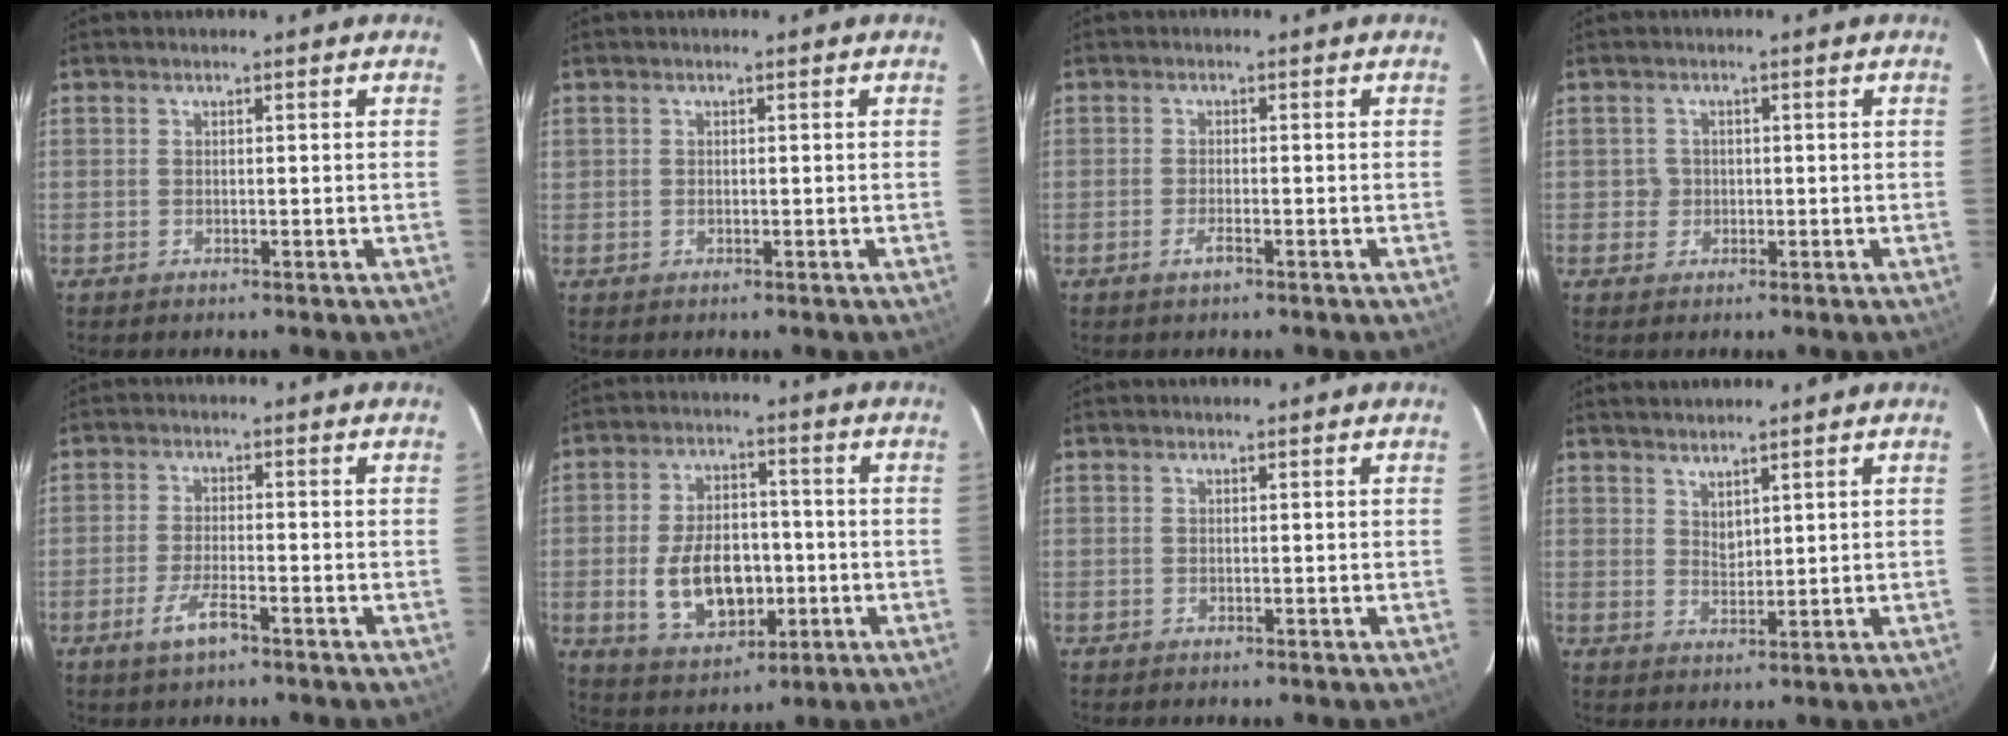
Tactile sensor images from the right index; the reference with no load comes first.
{"total": 0.6, "force": [-0.1, 0.5, 0.2], "torque": [-0.002, 0.000, -0.002]}
{"total": 1.7, "force": [-1.1, 0.2, 1.3], "torque": [-0.030, -0.002, -0.022]}
{"total": 2.1, "force": [-0.3, 2.1, -0.1], "torque": [0.005, 0.009, -0.002]}
{"total": 4.7, "force": [-3.0, 0.9, 3.5], "torque": [-0.081, -0.006, -0.057]}
{"total": 13.1, "force": [-2.5, 8.1, 9.9], "torque": [-0.200, 0.005, -0.024]}
{"total": 0.0}
{"total": 3.3, "force": [3.0, 0.5, 1.2], "torque": [-0.018, 0.000, 0.054]}